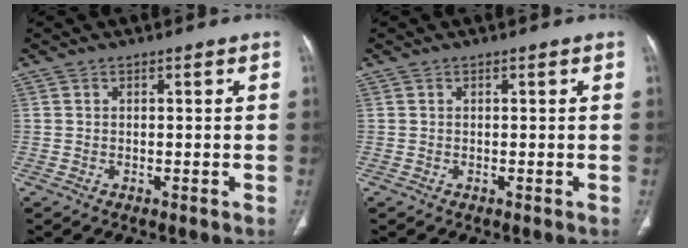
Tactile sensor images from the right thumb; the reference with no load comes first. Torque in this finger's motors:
{"motor_torque": [0.00, -0.01, 0.00, 0.00, 0.02]}